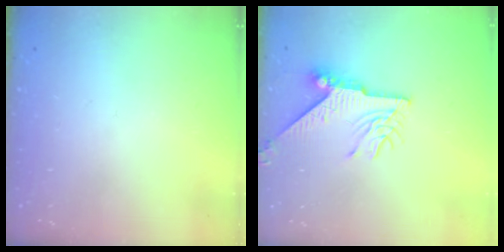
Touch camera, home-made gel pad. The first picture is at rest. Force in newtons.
{"total": 9.3, "press": 9.3, "slide": 0.4}